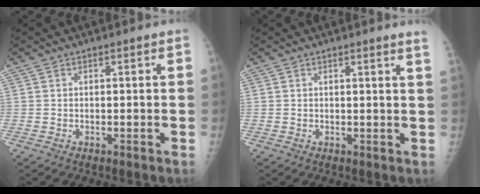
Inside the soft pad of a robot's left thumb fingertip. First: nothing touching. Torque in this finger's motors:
{"motor_torque": [0.08, 0.60, -0.03, -0.01, 0.01]}